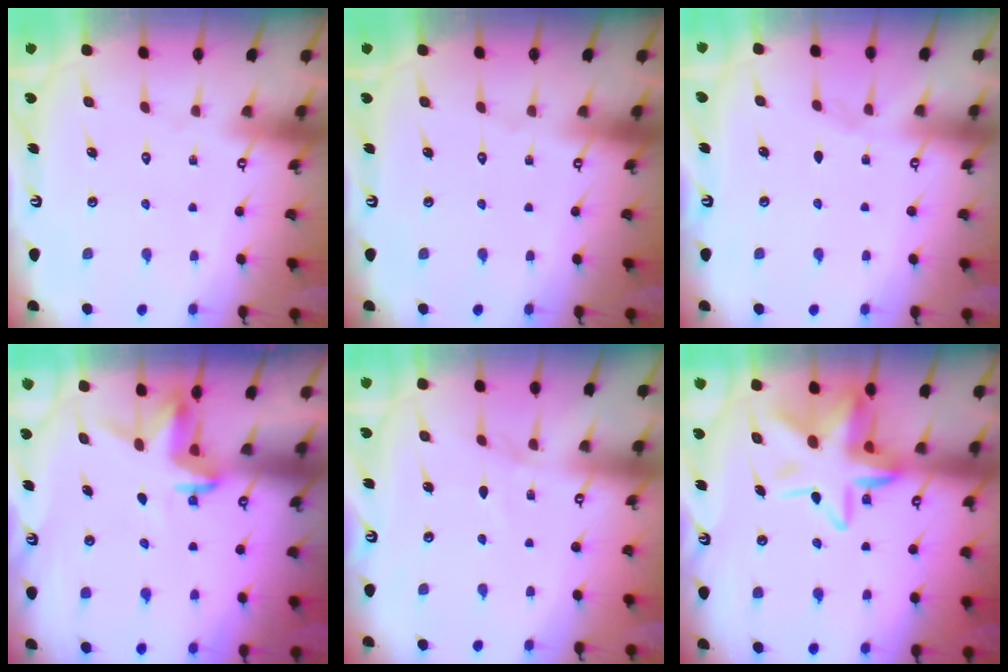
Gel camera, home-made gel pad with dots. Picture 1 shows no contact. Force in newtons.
{"total": 0.0}
{"total": 2.1, "press": 2.1, "slide": 0.4}
{"total": 3.5, "press": 3.5, "slide": 0.3}
{"total": 3.1, "press": 3.1, "slide": 0.4}
{"total": 14.6, "press": 14.5, "slide": 2.2}